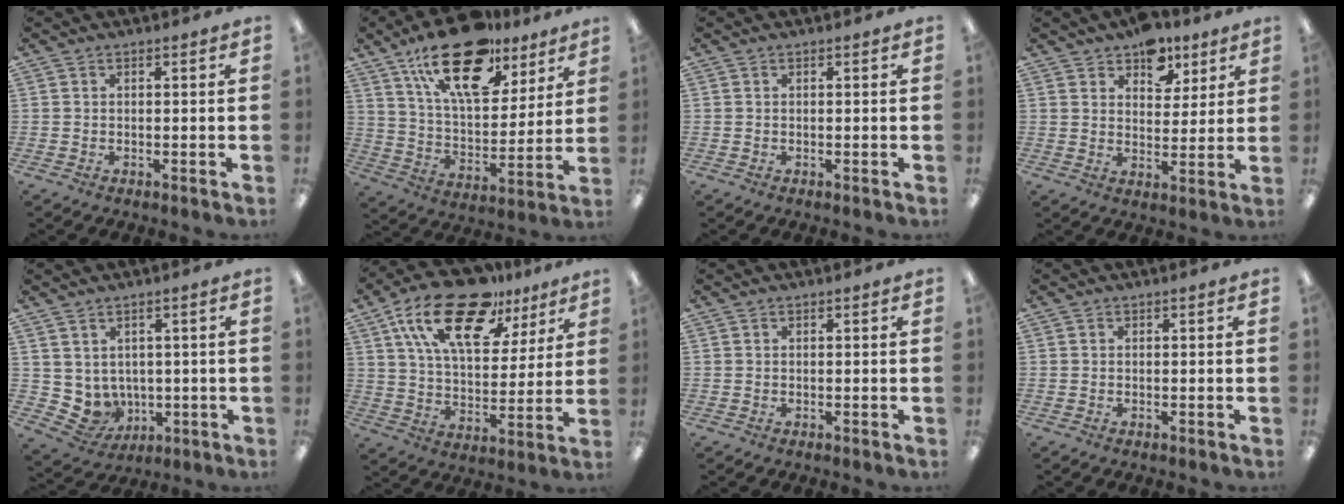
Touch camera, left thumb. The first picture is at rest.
{"total": 22.8, "force": [14.4, 10.4, 14.2], "torque": [-0.231, -0.070, 0.249]}
{"total": 0.0}
{"total": 9.6, "force": [6.8, 5.9, 3.3], "torque": [-0.038, -0.036, 0.122]}
{"total": 5.3, "force": [1.9, 4.8, 1.0], "torque": [-0.043, -0.024, 0.044]}
{"total": 21.9, "force": [13.5, 10.3, 13.8], "torque": [-0.240, -0.061, 0.237]}
{"total": 0.0}
{"total": 0.0}